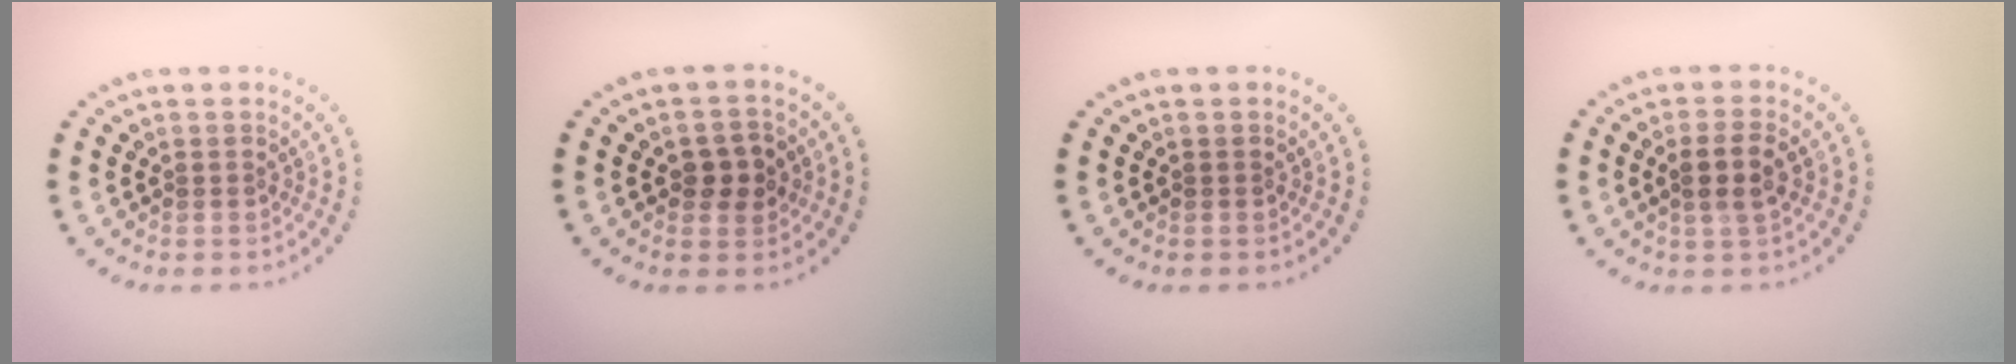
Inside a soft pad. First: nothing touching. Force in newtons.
{"total": 2.5, "press": 2.5, "slide": 0.4}
{"total": 0.0}
{"total": 2.4, "press": 2.3, "slide": 0.8}